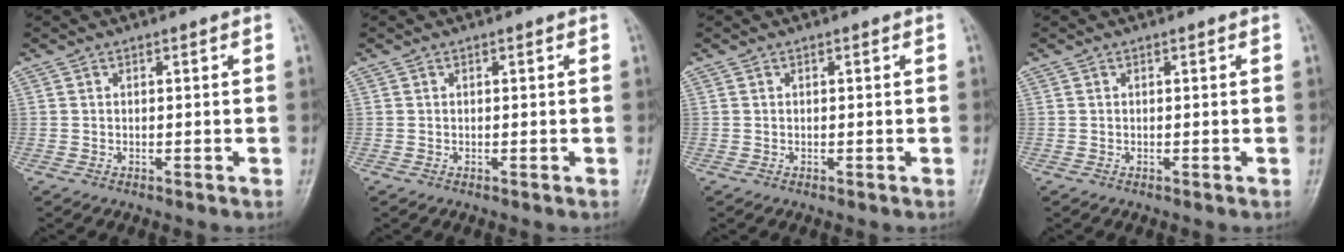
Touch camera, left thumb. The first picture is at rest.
{"total": 0.0}
{"total": 0.0}
{"total": 0.0}